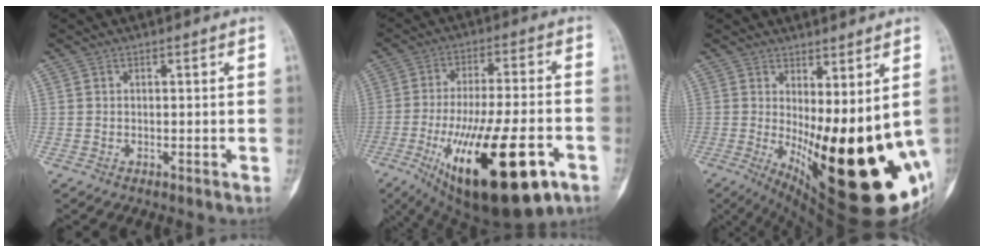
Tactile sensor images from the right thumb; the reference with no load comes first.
{"total": 25.5, "force": [-9.9, 8.8, 21.8], "torque": [-0.356, 0.008, -0.138]}
{"total": 25.6, "force": [-3.9, 9.0, 23.7], "torque": [-0.265, -0.042, -0.024]}